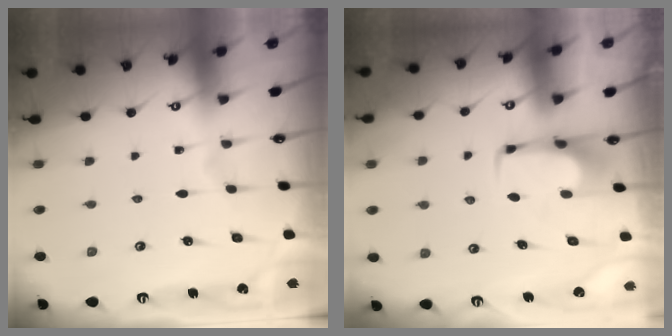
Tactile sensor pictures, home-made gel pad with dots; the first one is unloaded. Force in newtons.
{"total": 1.5, "press": 1.4, "slide": 0.5}